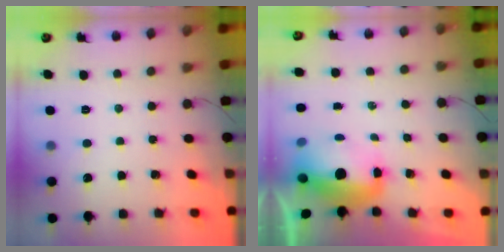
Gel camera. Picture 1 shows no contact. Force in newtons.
{"total": 11.0, "press": 10.7, "slide": 2.5}